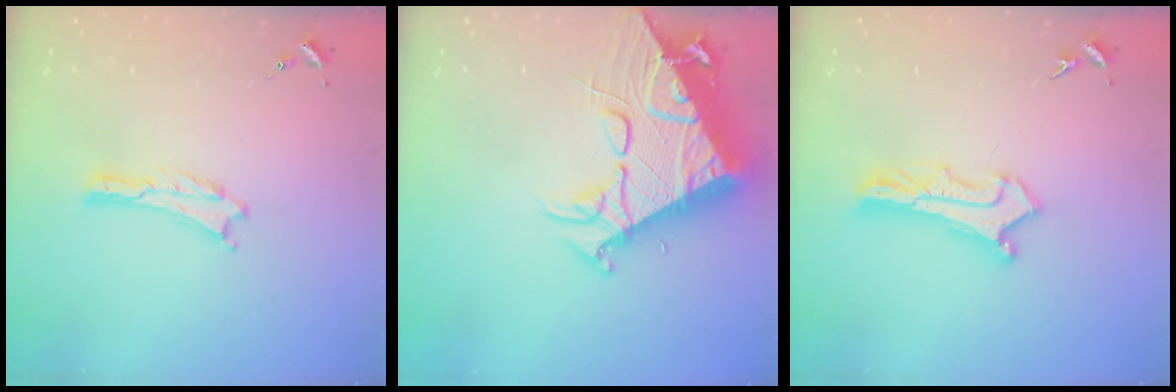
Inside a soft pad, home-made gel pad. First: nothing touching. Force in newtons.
{"total": 15.2, "press": 15.0, "slide": 1.9}
{"total": 2.9, "press": 2.9, "slide": 0.3}